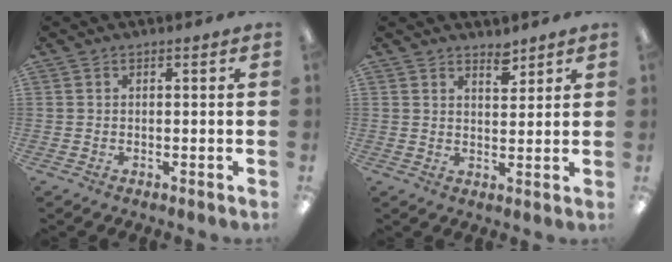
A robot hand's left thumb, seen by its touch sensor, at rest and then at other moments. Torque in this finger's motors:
{"motor_torque": [-0.31, -0.33, -0.23, -0.19, 0.11]}